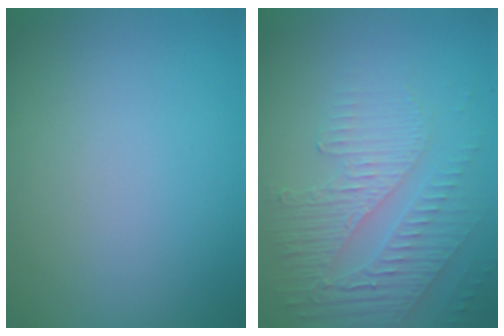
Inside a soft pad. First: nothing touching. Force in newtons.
{"total": 5.5, "press": 3.3, "slide": 4.4}